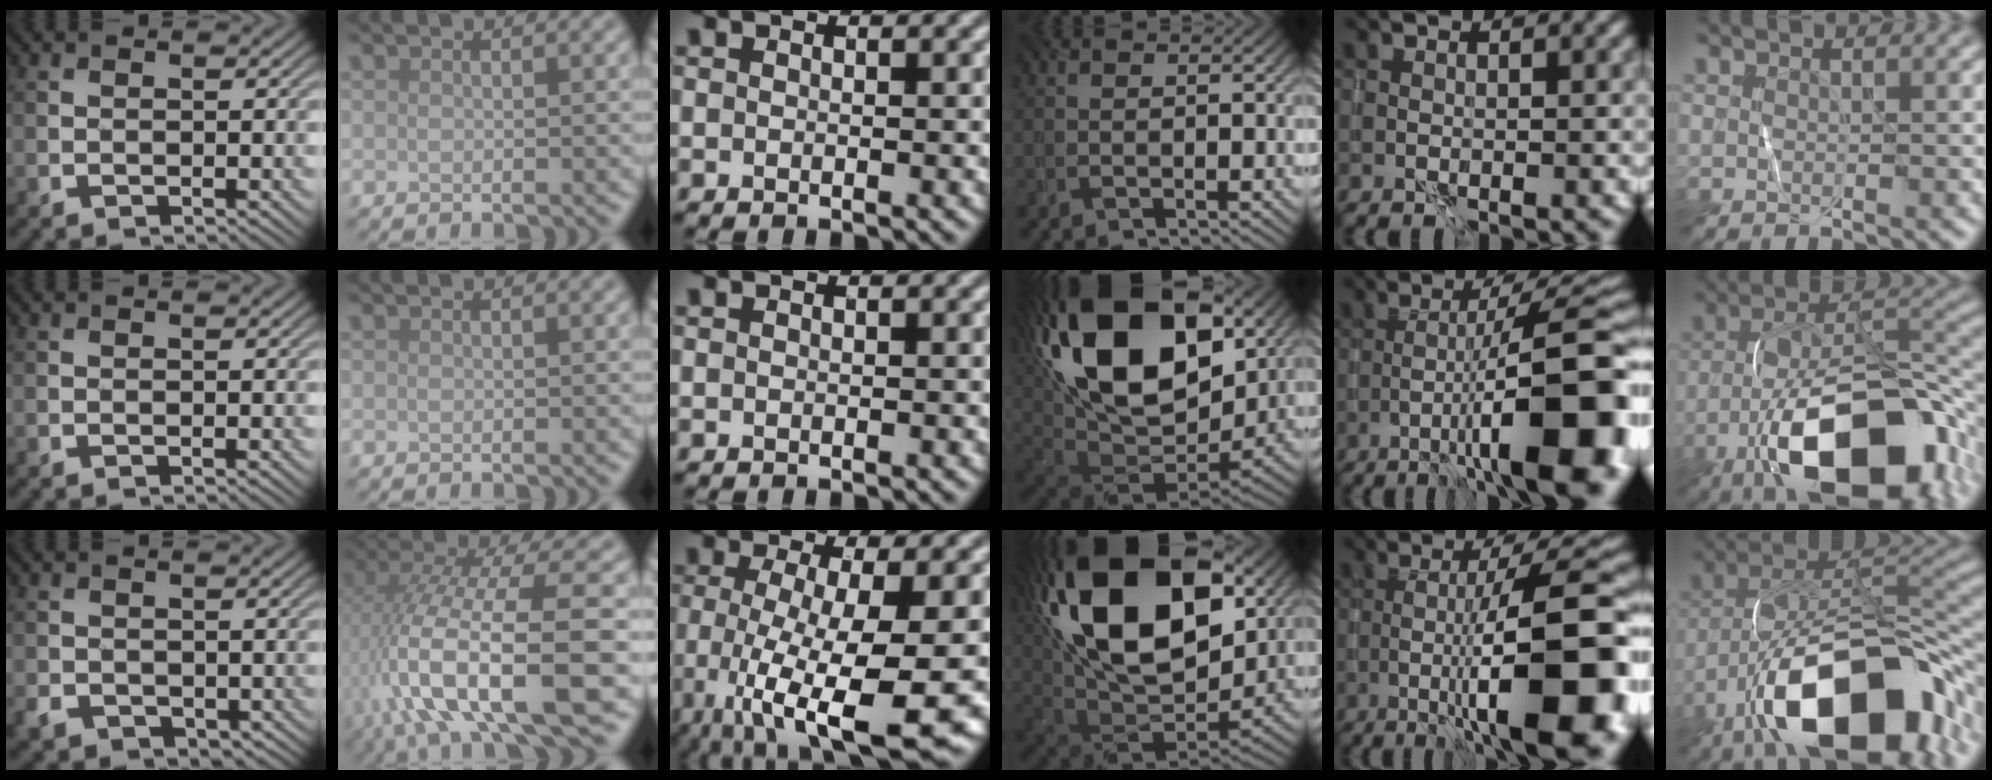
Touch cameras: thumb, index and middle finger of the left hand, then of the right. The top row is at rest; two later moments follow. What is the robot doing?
{"motion": "wrap", "object": "ribbon"}